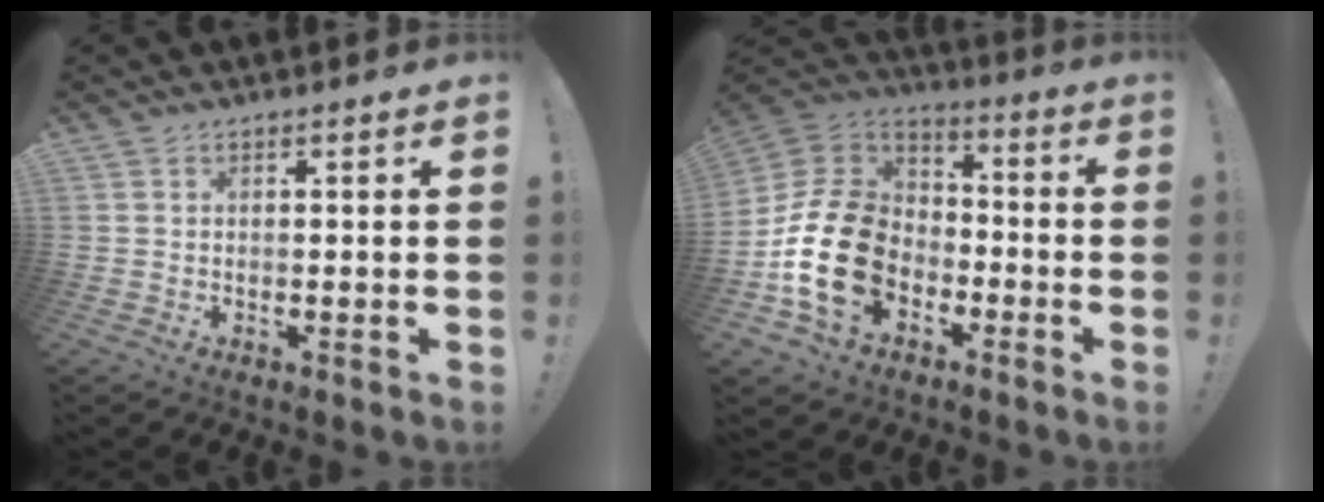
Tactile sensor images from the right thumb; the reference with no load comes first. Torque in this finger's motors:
{"motor_torque": [2.44, 2.57, 1.47, -1.30, 0.13]}